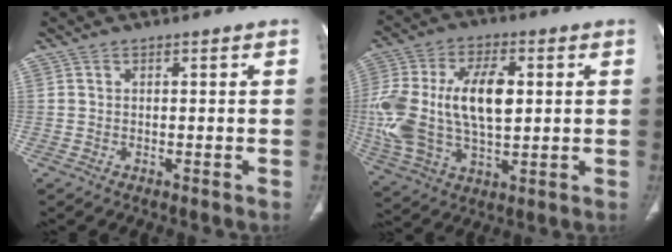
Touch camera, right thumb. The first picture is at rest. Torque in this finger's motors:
{"motor_torque": [2.00, 2.87, 1.66, 0.05, 0.60]}